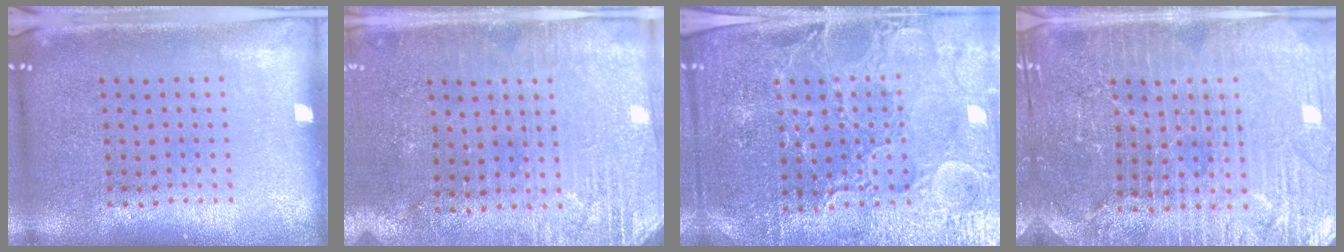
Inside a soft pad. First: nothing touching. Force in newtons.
{"total": 2.9, "press": 2.8, "slide": 0.9}
{"total": 4.2, "press": 4.1, "slide": 1.2}
{"total": 4.5, "press": 4.2, "slide": 1.5}